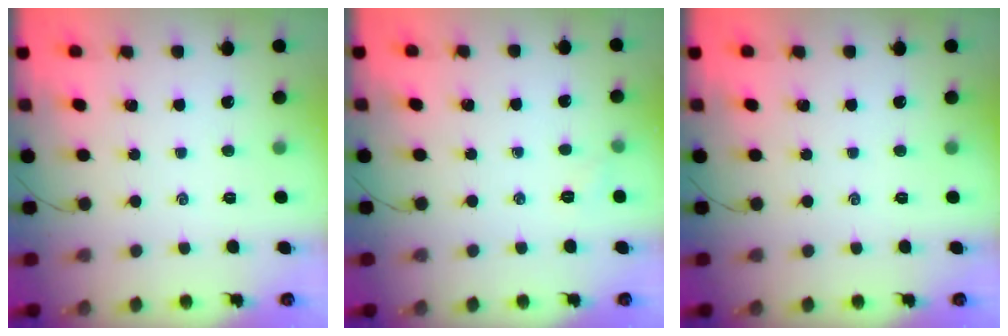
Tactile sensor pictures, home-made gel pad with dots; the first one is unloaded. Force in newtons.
{"total": 3.0, "press": 2.9, "slide": 0.8}
{"total": 0.0}